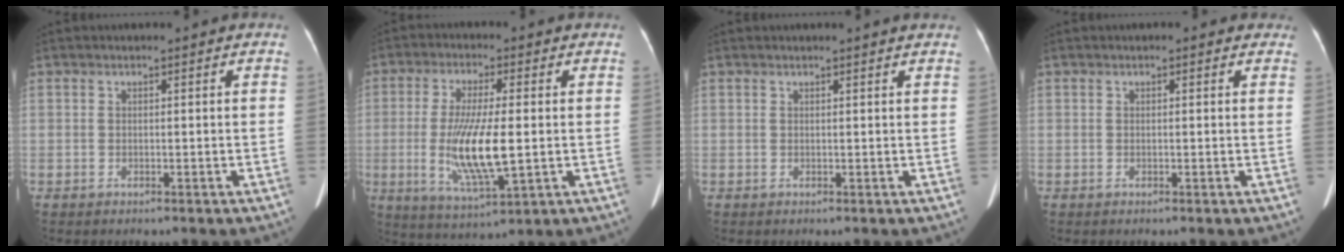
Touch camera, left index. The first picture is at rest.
{"total": 11.1, "force": [-1.0, 2.1, 10.8], "torque": [-0.218, -0.018, -0.015]}
{"total": 2.8, "force": [2.6, -0.2, 1.0], "torque": [-0.016, 0.011, 0.026]}
{"total": 1.2, "force": [0.8, 0.6, 0.6], "torque": [-0.001, 0.004, 0.002]}